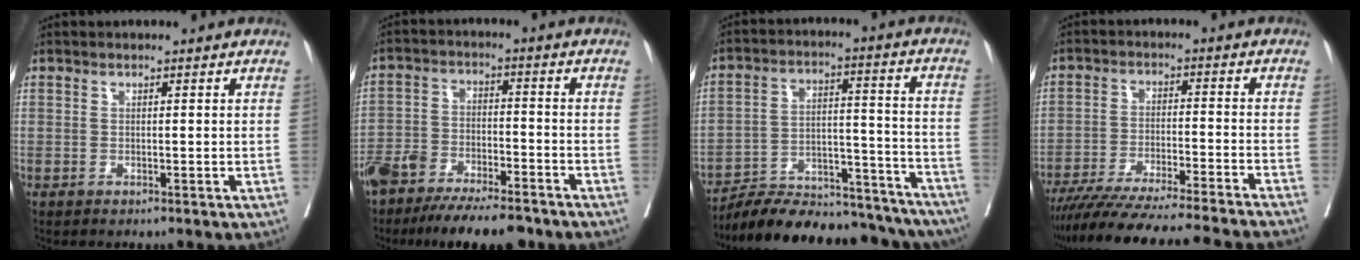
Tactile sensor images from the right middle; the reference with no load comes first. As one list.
[{"total": 15.4, "force": [-12.6, 3.9, 7.8], "torque": [-0.138, -0.012, -0.204]}, {"total": 26.5, "force": [-24.0, 6.0, 9.5], "torque": [-0.117, 0.008, -0.343]}, {"total": 21.2, "force": [-19.0, -1.0, 9.2], "torque": [-0.127, -0.050, -0.281]}]